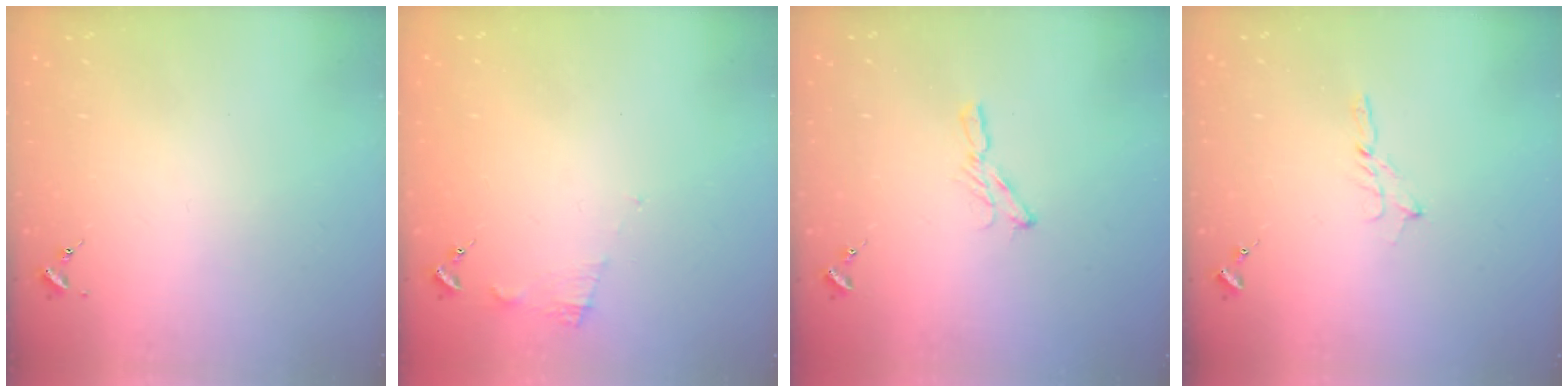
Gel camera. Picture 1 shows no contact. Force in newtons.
{"total": 6.7, "press": 6.7, "slide": 0.5}
{"total": 5.7, "press": 5.7, "slide": 0.1}
{"total": 2.3, "press": 2.3, "slide": 0.2}